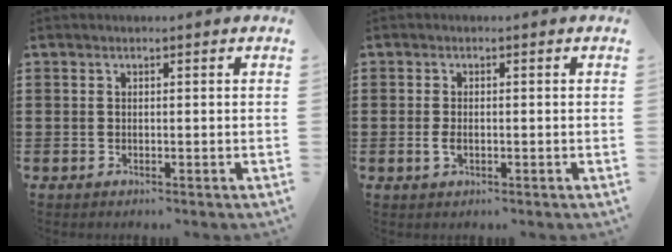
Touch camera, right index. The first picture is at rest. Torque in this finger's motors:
{"motor_torque": [2.14, 0.00, 0.16, 0.04]}